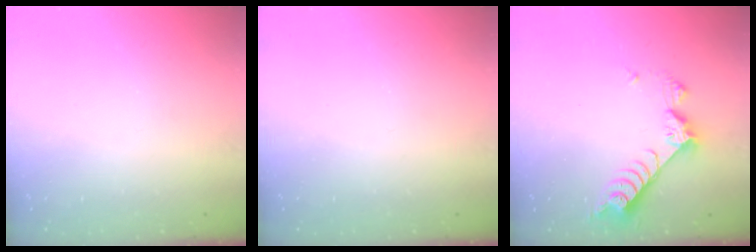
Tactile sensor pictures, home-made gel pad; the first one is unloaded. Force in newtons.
{"total": 0.0}
{"total": 7.6, "press": 7.6, "slide": 0.6}